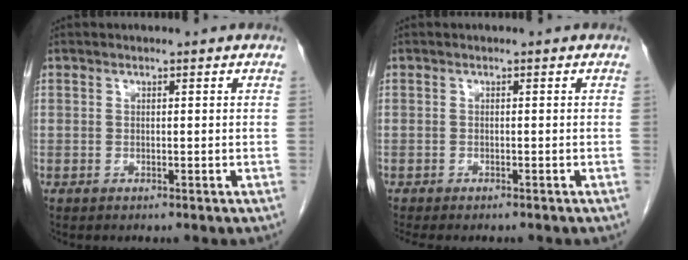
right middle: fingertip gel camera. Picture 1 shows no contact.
{"total": 3.2, "force": [-2.9, 0.7, 1.2], "torque": [-0.008, -0.005, -0.039]}